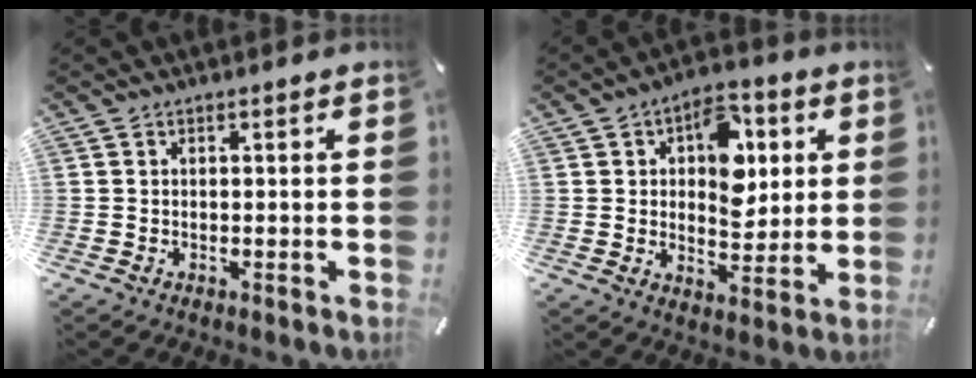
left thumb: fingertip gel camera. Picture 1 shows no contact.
{"total": 12.1, "force": [3.3, 8.3, 8.1], "torque": [-0.104, -0.003, 0.055]}